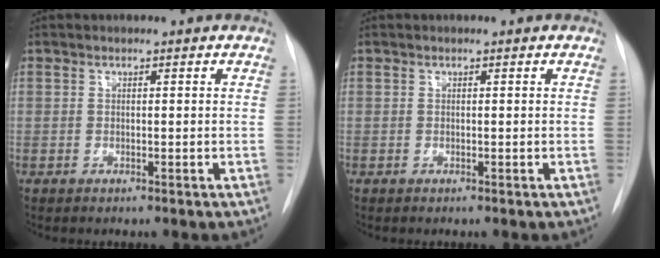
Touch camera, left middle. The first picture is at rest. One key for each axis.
{"total": 0.0}